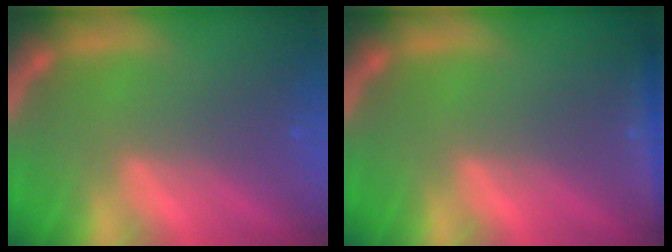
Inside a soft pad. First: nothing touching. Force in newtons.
{"total": 2.4}